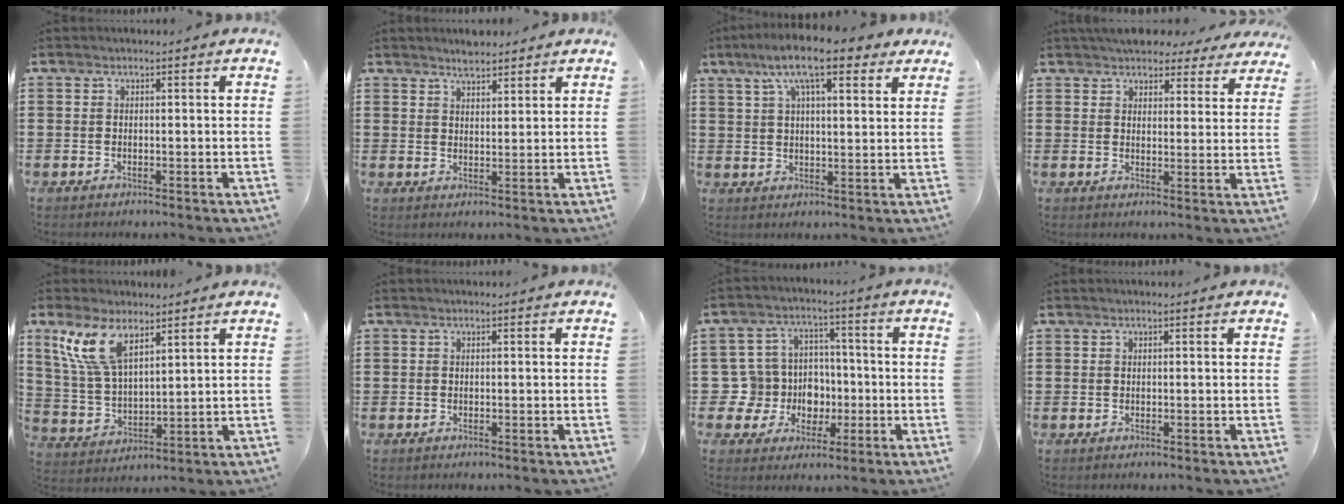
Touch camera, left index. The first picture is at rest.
{"total": 2.9, "force": [2.7, 0.7, 0.8], "torque": [-0.021, 0.000, 0.051]}
{"total": 10.8, "force": [6.9, 2.7, 7.8], "torque": [-0.151, -0.003, 0.120]}
{"total": 5.2, "force": [4.8, 1.4, 1.2], "torque": [-0.033, -0.011, 0.089]}
{"total": 10.0, "force": [6.0, 4.0, 6.9], "torque": [-0.163, -0.004, 0.109]}
{"total": 0.0}
{"total": 8.6, "force": [-0.5, 8.3, 2.1], "torque": [-0.087, 0.007, 0.000]}
{"total": 0.0}